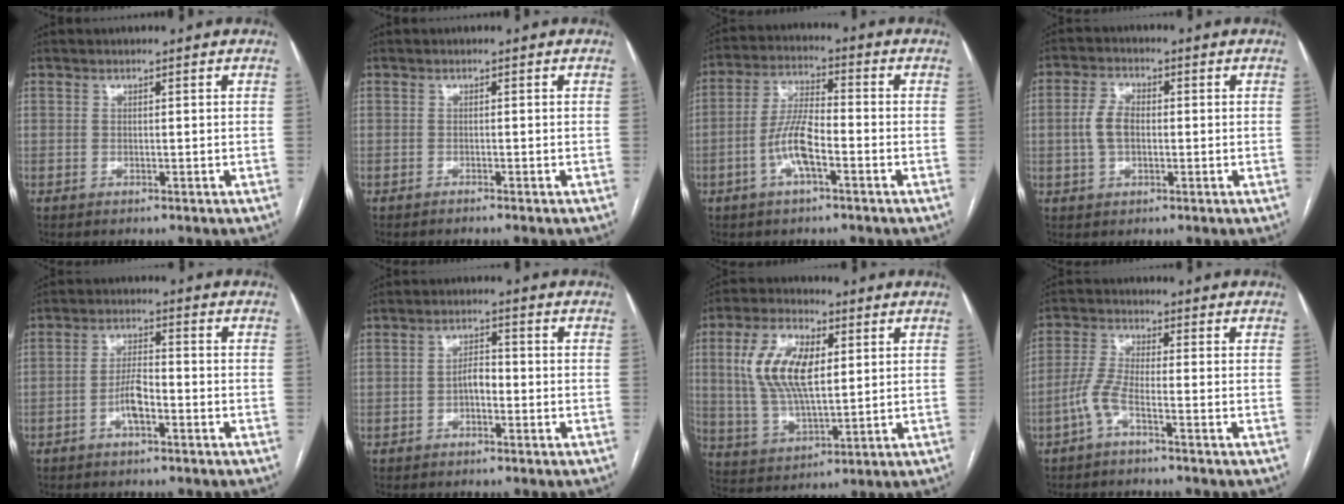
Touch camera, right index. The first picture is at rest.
{"total": 1.2, "force": [-1.0, -0.3, 0.6], "torque": [-0.007, 0.003, -0.012]}
{"total": 8.0, "force": [-2.9, 2.1, 7.2], "torque": [-0.151, 0.008, -0.056]}
{"total": 5.2, "force": [-0.2, 3.0, 4.2], "torque": [-0.094, 0.014, -0.004]}
{"total": 4.5, "force": [-1.9, 1.2, 3.8], "torque": [-0.078, 0.009, -0.036]}
{"total": 2.9, "force": [-0.9, 1.4, 2.4], "torque": [-0.038, 0.008, -0.017]}
{"total": 12.5, "force": [3.0, 5.3, 10.9], "torque": [-0.232, 0.014, 0.059]}
{"total": 4.1, "force": [-2.3, 0.3, 3.4], "torque": [-0.083, 0.009, -0.053]}